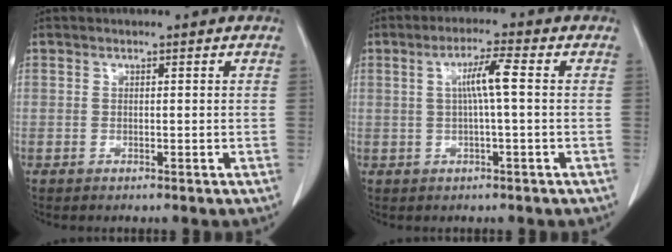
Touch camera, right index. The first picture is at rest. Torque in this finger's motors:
{"motor_torque": [0.58, -0.07, 0.25, 0.09]}